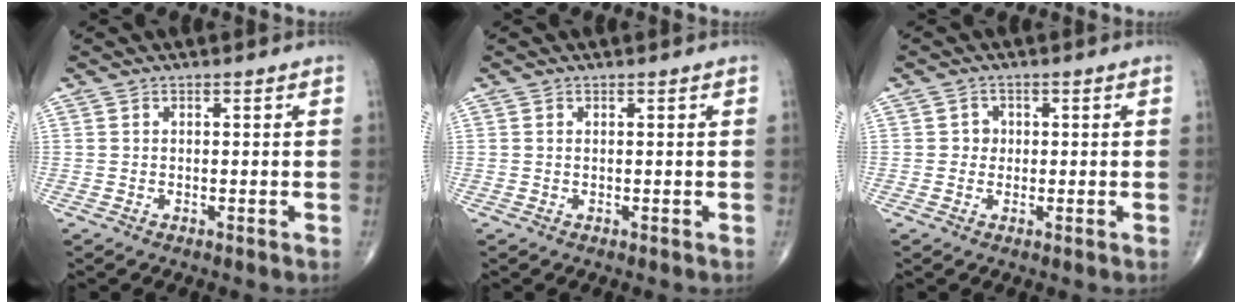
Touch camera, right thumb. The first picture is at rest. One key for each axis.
{"total": 0.0}
{"total": 2.1, "fx": 0.1, "fy": 2.0, "fz": 0.7, "tx": 0.006, "ty": 0.006, "tz": -0.002}